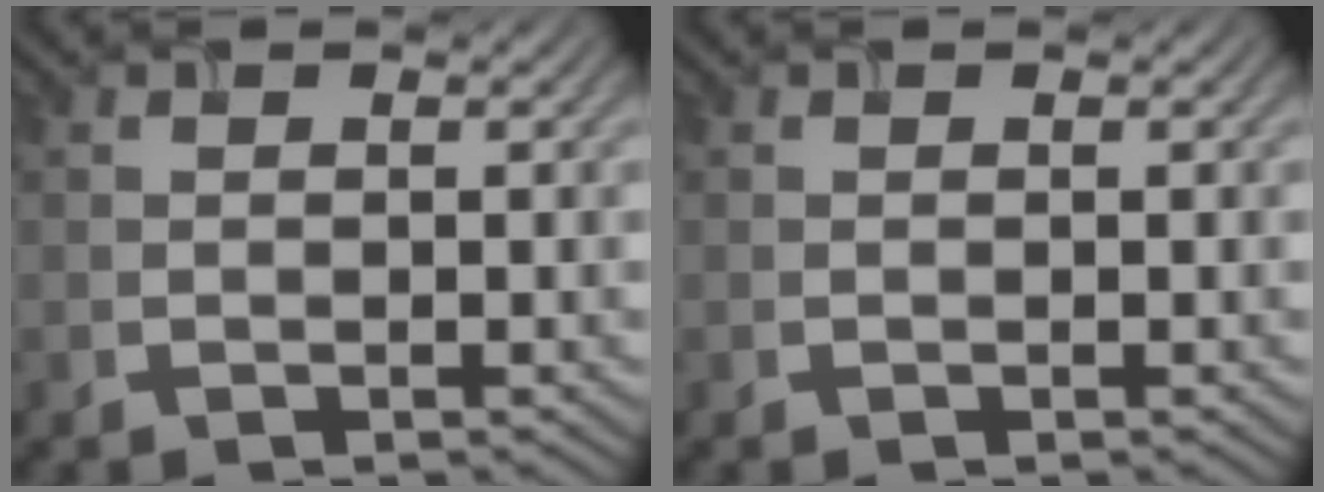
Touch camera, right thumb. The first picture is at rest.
{"total": 0.0}